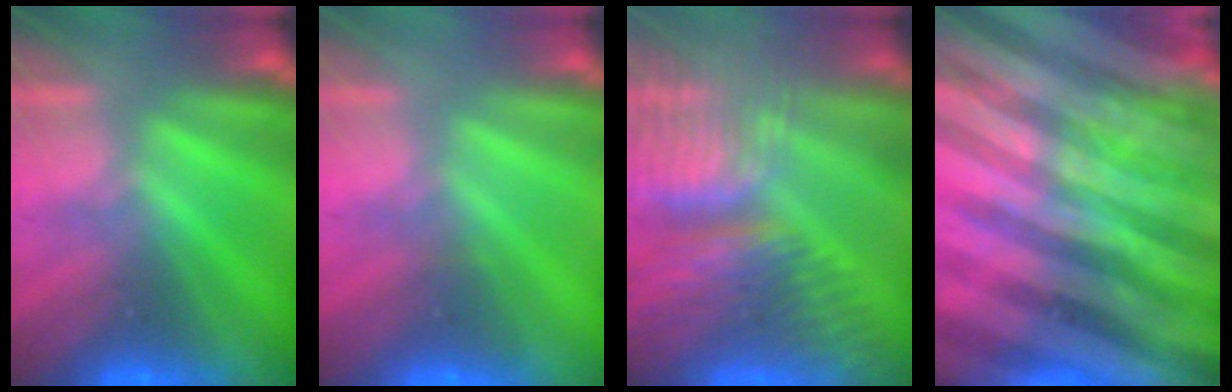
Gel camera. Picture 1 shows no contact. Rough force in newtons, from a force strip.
{"total": 2.0}
{"total": 13.7}
{"total": 6.8}